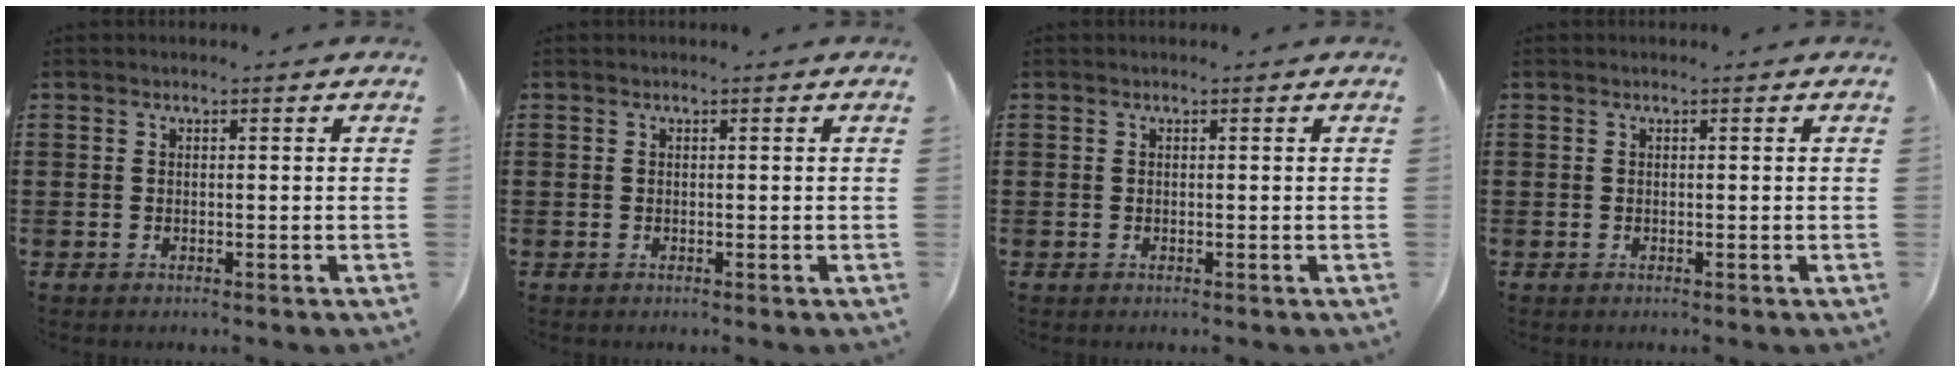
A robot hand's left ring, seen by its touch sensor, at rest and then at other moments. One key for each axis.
{"total": 0.0}
{"total": 0.0}
{"total": 0.0}